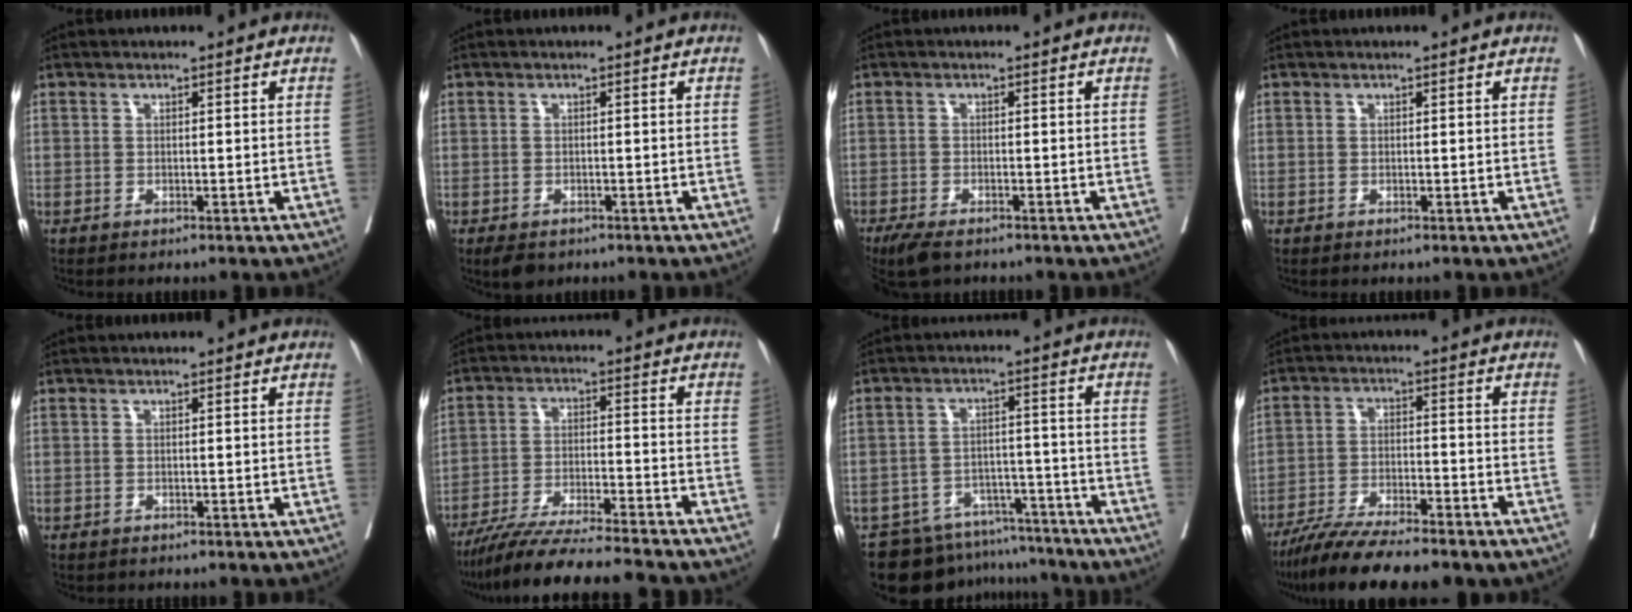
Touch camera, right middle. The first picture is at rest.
{"total": 2.9, "force": [-2.1, 1.6, 1.3], "torque": [-0.017, -0.004, -0.030]}
{"total": 5.4, "force": [-4.2, 1.6, 2.9], "torque": [-0.048, -0.012, -0.067]}
{"total": 0.0}
{"total": 1.4, "force": [-1.3, 0.4, 0.3], "torque": [-0.011, -0.003, -0.020]}
{"total": 17.2, "force": [-15.5, 0.5, 7.6], "torque": [-0.130, -0.023, -0.247]}
{"total": 13.5, "force": [-12.5, 5.0, 1.4], "torque": [-0.014, 0.029, -0.172]}
{"total": 13.2, "force": [-11.1, 1.7, 7.0], "torque": [-0.109, -0.023, -0.178]}